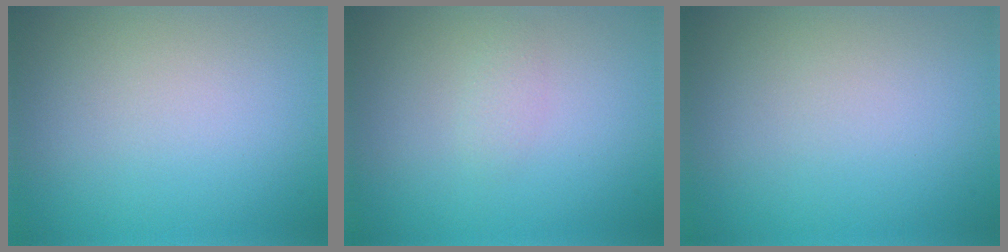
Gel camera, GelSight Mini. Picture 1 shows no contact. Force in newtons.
{"total": 0.8, "press": 0.8, "slide": 0.0}
{"total": 0.0}